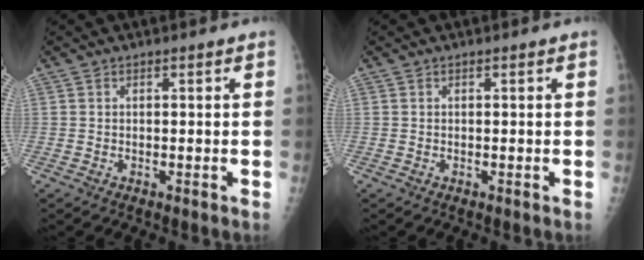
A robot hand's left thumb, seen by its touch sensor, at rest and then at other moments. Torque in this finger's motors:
{"motor_torque": [0.00, 0.00, 0.02, -0.02, 0.00]}